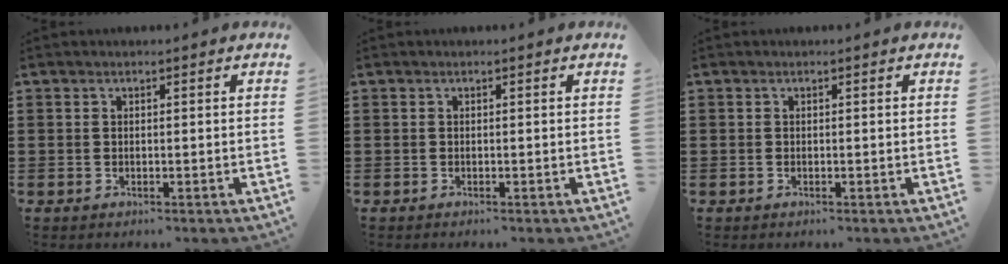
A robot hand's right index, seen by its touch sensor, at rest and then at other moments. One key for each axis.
{"total": 0.0}
{"total": 0.0}